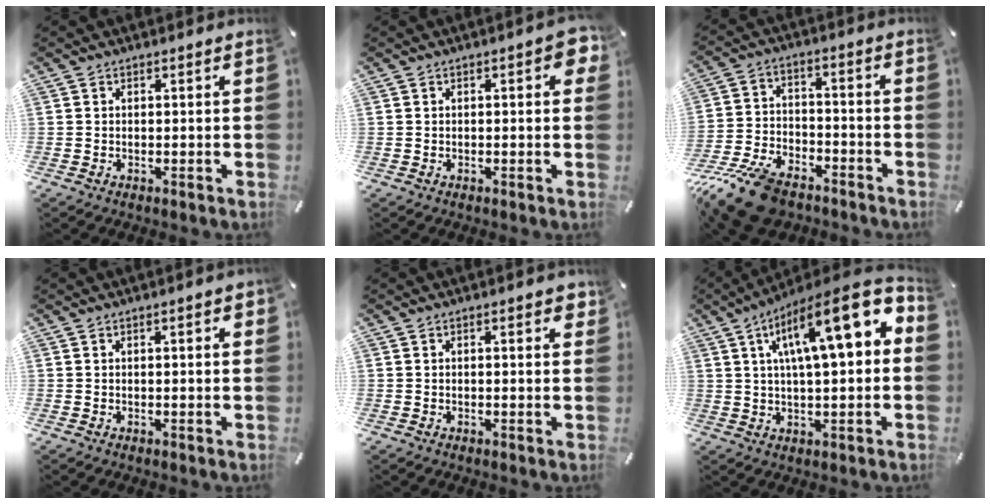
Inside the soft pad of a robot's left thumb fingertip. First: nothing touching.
{"total": 4.2, "force": [0.6, 1.6, 3.9], "torque": [-0.050, 0.002, 0.005]}
{"total": 14.7, "force": [-10.5, 6.7, 7.9], "torque": [-0.148, 0.056, -0.187]}
{"total": 2.3, "force": [0.5, 0.4, 2.2], "torque": [-0.033, 0.000, 0.004]}
{"total": 2.4, "force": [0.8, 0.7, 2.1], "torque": [-0.029, -0.001, 0.009]}
{"total": 18.1, "force": [7.1, 4.9, 15.9], "torque": [-0.246, -0.042, 0.106]}